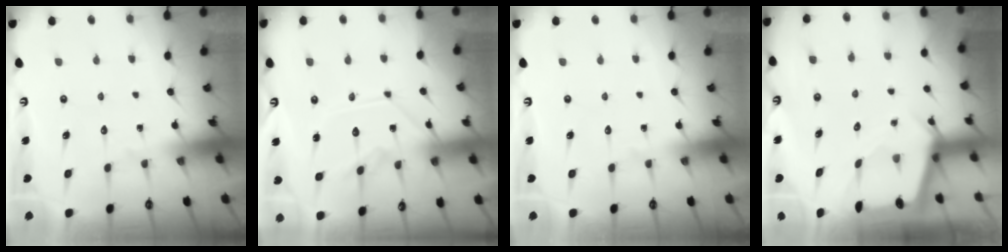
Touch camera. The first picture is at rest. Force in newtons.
{"total": 11.6, "press": 11.6, "slide": 0.6}
{"total": 0.0}
{"total": 2.4, "press": 2.4, "slide": 0.3}